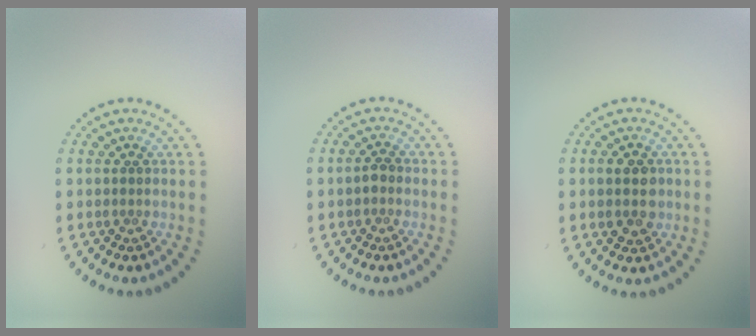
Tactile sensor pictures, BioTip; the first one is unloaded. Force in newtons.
{"total": 0.9, "press": 0.9, "slide": 0.2}
{"total": 3.0, "press": 3.0, "slide": 0.1}